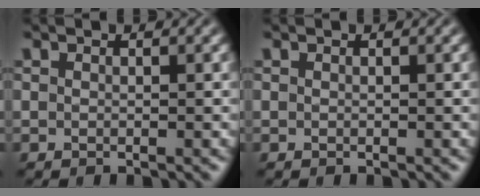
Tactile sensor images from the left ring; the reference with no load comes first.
{"total": 0.0}